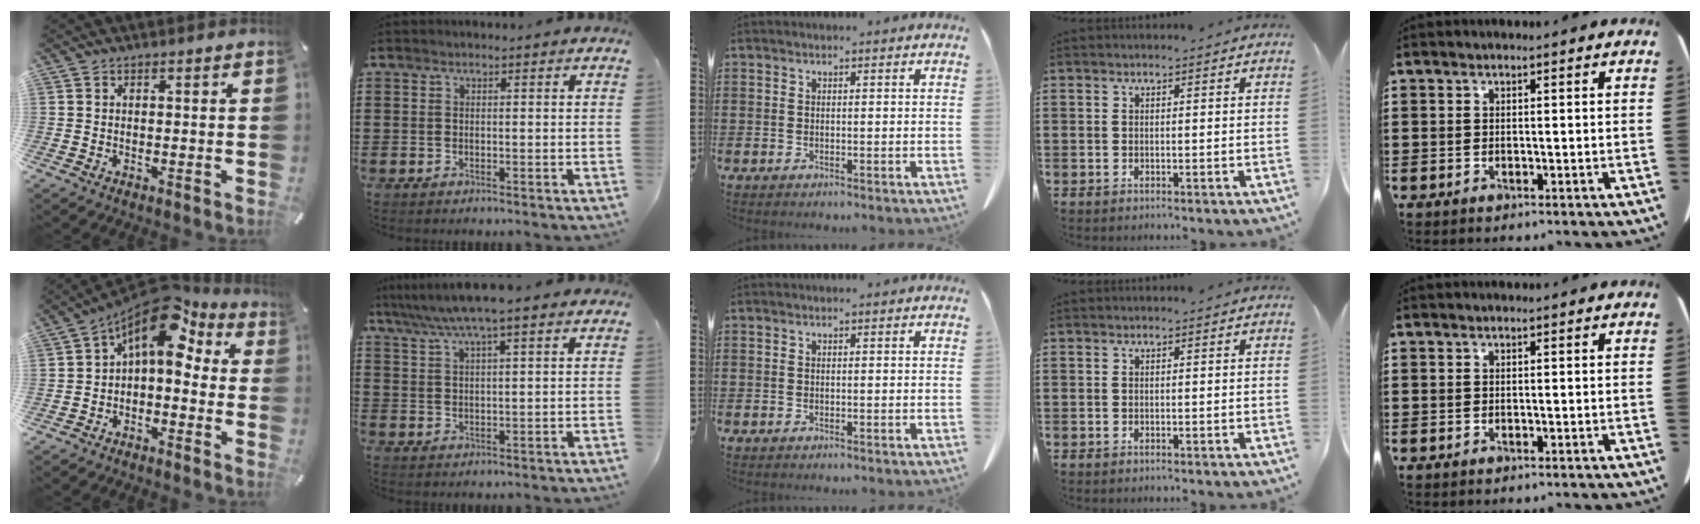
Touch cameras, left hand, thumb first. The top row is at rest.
{"thumb": {"total": 12.1, "force": [5.9, 6.2, 8.6], "torque": [-0.126, -0.046, 0.102]}, "index": {"total": 6.2, "force": [4.7, 0.1, 4.0], "torque": [-0.089, -0.011, 0.082]}}